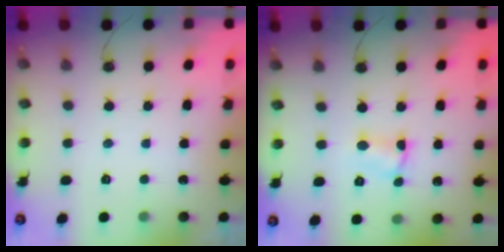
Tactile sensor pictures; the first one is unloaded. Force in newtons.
{"total": 2.8, "press": 2.8, "slide": 0.3}